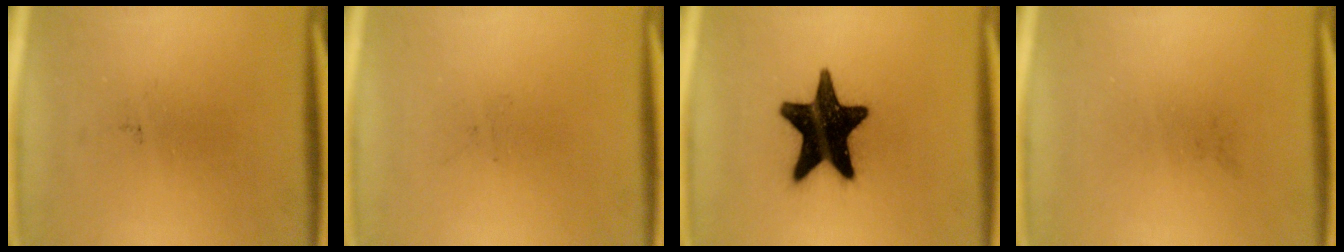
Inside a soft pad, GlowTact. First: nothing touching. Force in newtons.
{"total": 0.0}
{"total": 19.1}
{"total": 0.0}